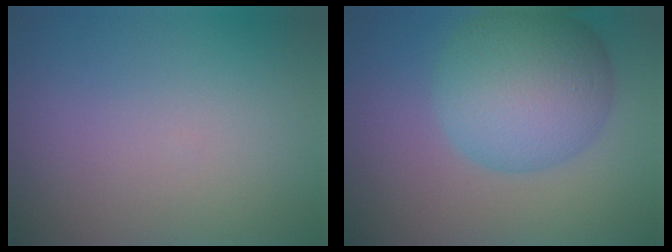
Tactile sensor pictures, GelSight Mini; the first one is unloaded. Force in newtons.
{"total": 9.7, "press": 9.7, "slide": 0.2}